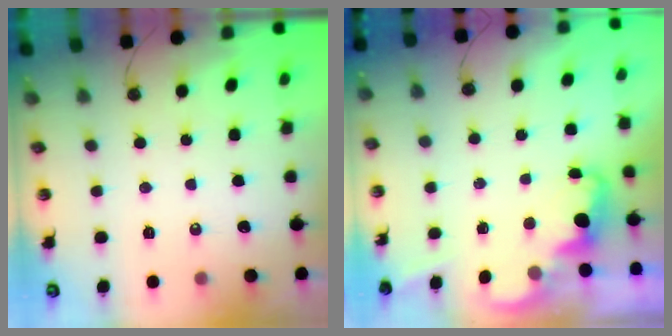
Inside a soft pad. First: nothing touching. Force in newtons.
{"total": 2.3, "press": 2.2, "slide": 0.5}